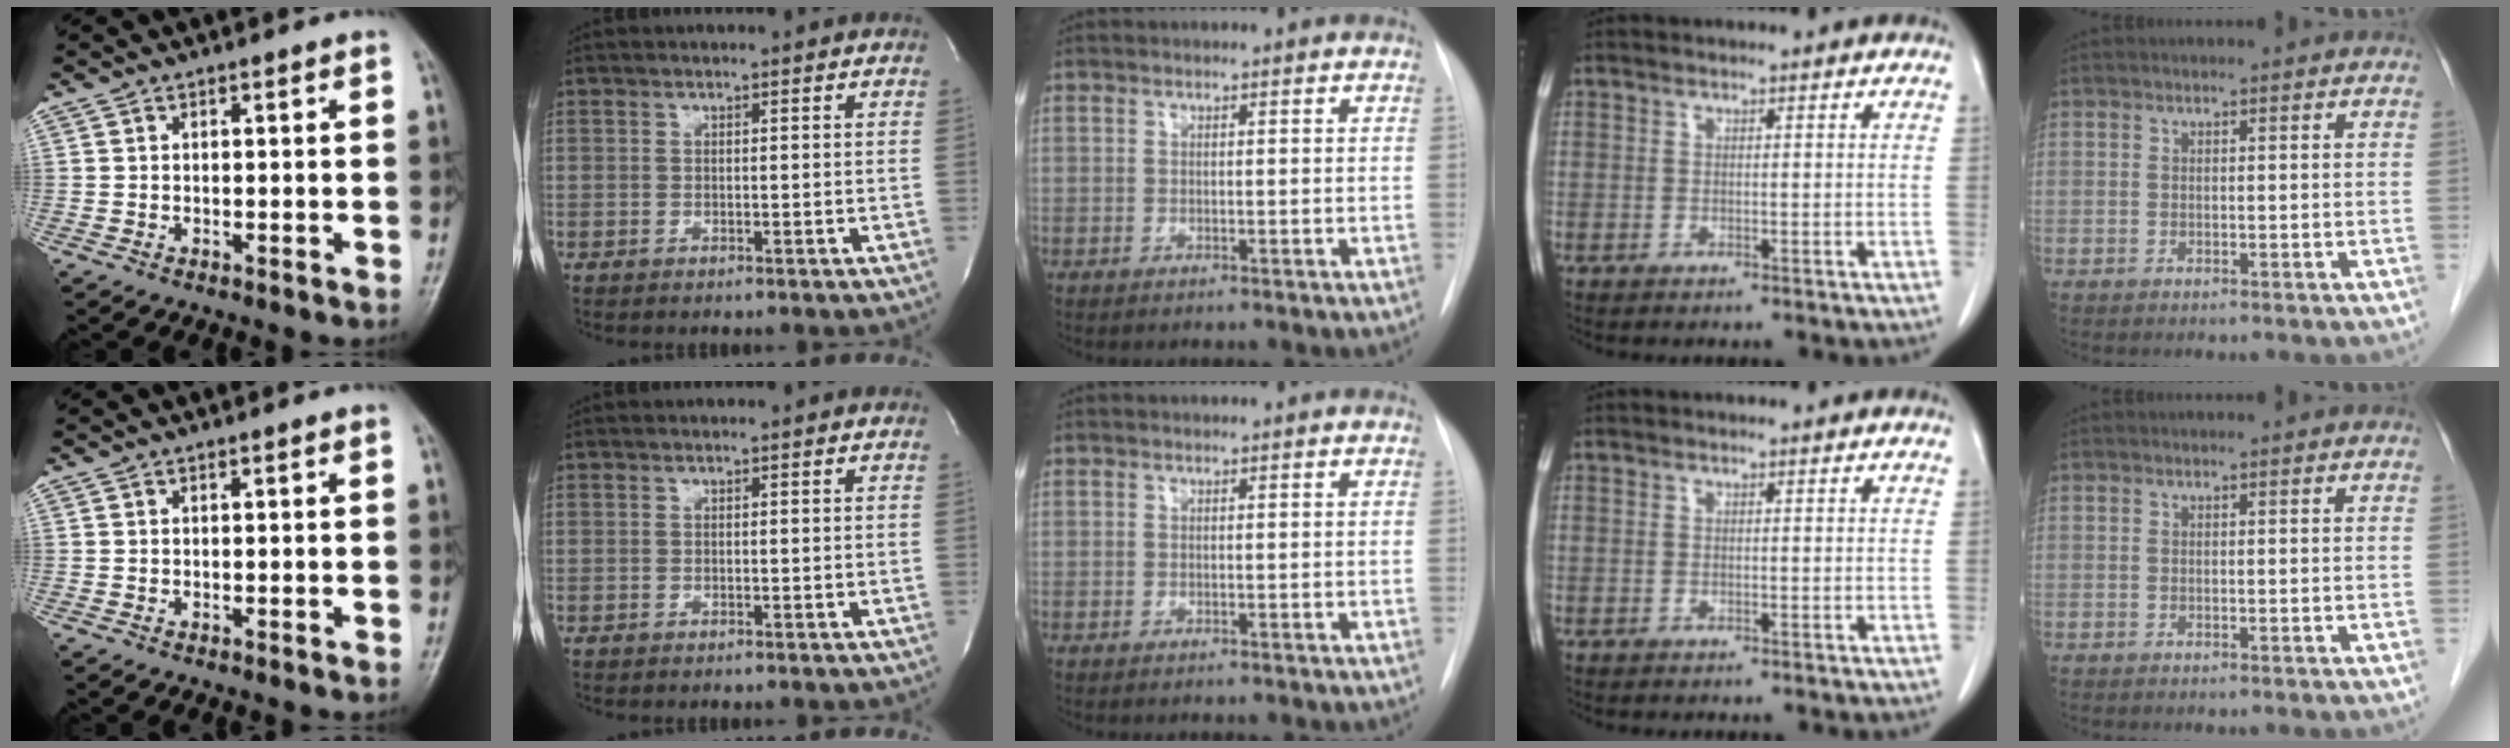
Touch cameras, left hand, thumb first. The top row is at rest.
{}